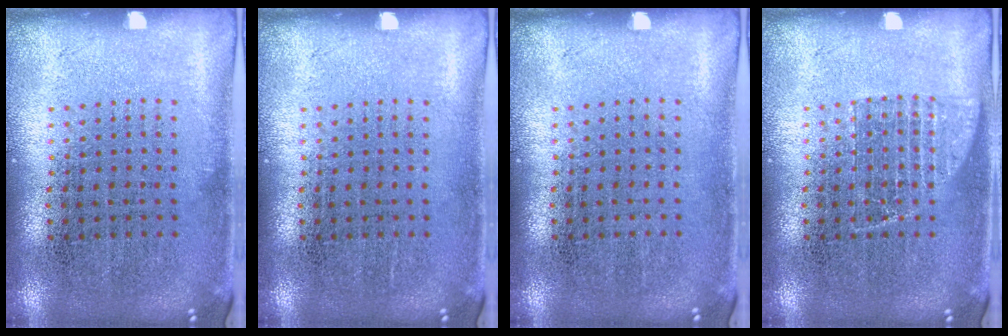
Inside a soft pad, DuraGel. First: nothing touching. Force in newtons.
{"total": 0.0}
{"total": 0.0}
{"total": 1.5, "press": 1.5, "slide": 0.3}